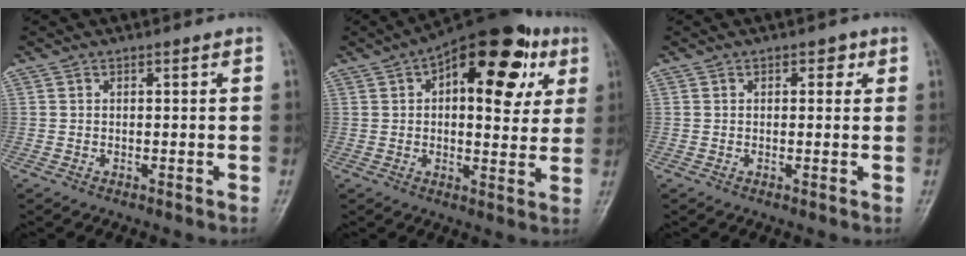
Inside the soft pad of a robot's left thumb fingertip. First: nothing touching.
{"total": 20.4, "force": [7.2, 9.8, 16.4], "torque": [-0.188, 0.007, 0.093]}
{"total": 2.7, "force": [1.0, 1.7, 1.8], "torque": [-0.002, 0.002, 0.007]}